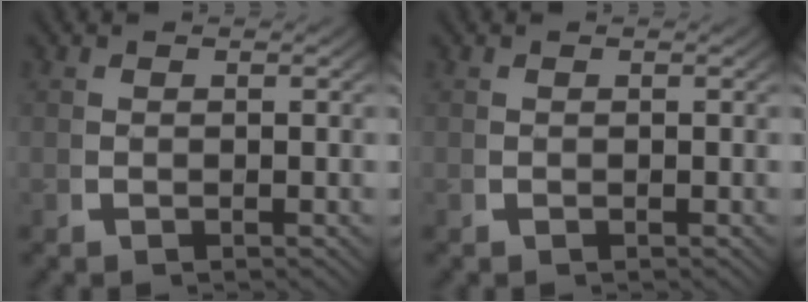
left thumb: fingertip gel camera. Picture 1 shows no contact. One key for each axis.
{"total": 0.0}